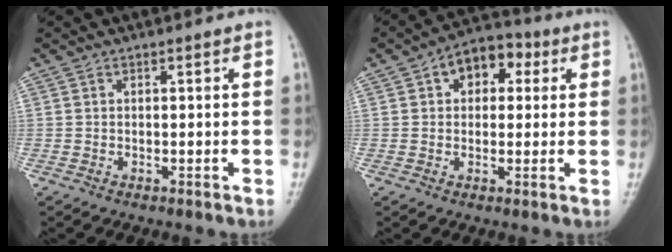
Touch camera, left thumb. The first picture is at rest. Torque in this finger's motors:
{"motor_torque": [-0.12, 0.18, 0.03, -0.02, 0.01]}